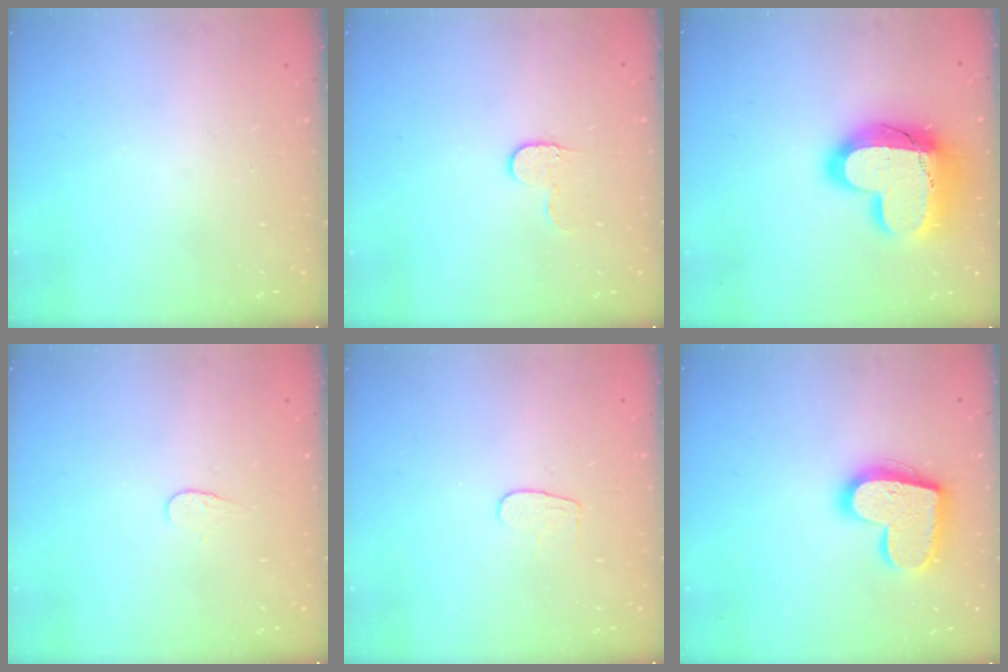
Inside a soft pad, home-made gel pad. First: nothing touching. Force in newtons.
{"total": 5.8, "press": 5.8, "slide": 0.5}
{"total": 20.9, "press": 20.9, "slide": 1.8}
{"total": 3.8, "press": 3.8, "slide": 0.3}
{"total": 4.6, "press": 4.6, "slide": 0.2}
{"total": 17.3, "press": 17.3, "slide": 1.1}